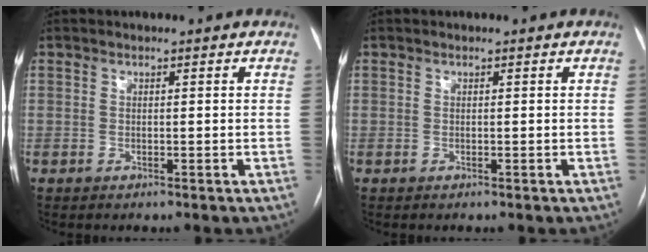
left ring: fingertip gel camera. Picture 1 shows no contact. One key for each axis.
{"total": 0.0}